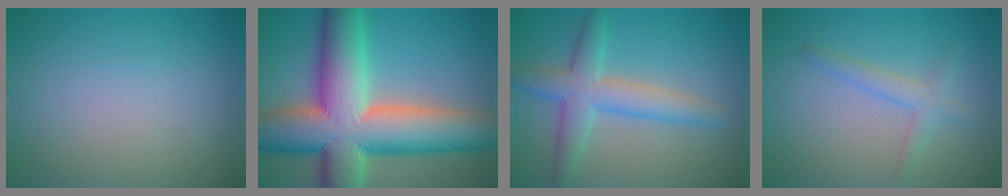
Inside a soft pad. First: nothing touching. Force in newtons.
{"total": 15.9, "press": 15.9, "slide": 0.6}
{"total": 4.6, "press": 4.6, "slide": 0.1}
{"total": 2.0, "press": 2.0, "slide": 0.1}